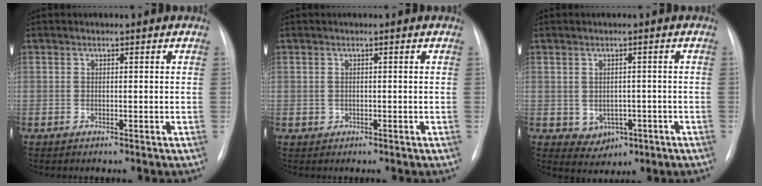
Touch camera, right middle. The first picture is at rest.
{"total": 0.7, "force": [-0.1, 0.7, 0.1], "torque": [0.000, 0.003, -0.001]}
{"total": 4.2, "force": [-1.3, 3.4, 2.1], "torque": [-0.026, 0.007, -0.001]}